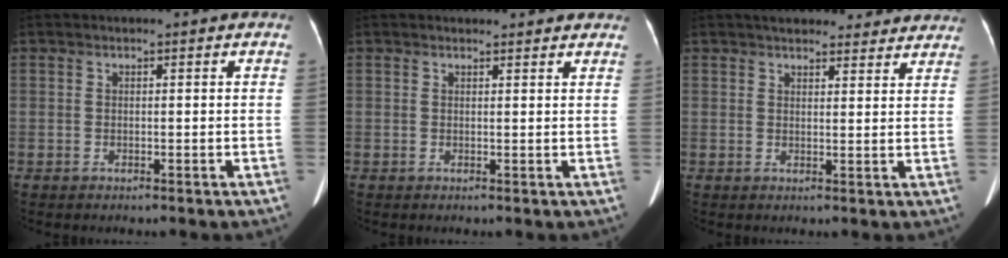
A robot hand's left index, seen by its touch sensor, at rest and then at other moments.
{"total": 4.6, "force": [4.4, 1.1, 0.9], "torque": [-0.006, 0.010, 0.041]}
{"total": 14.5, "force": [13.0, 4.0, 4.9], "torque": [-0.038, 0.028, 0.157]}